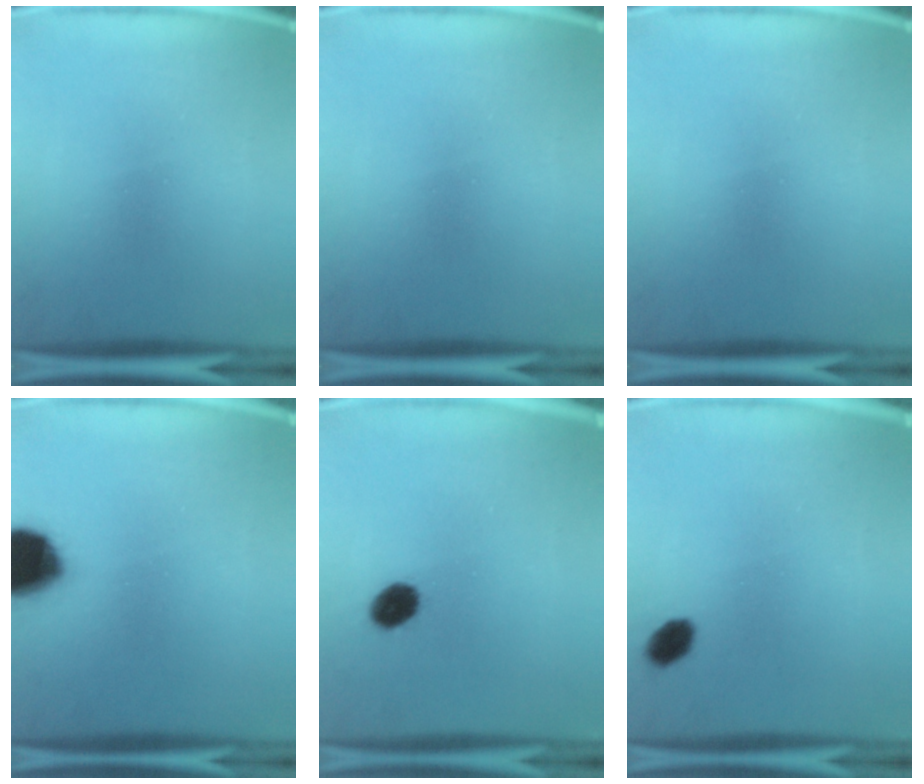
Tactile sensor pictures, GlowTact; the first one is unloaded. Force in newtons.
{"total": 0.0}
{"total": 0.0}
{"total": 17.6}
{"total": 5.8}
{"total": 3.8}